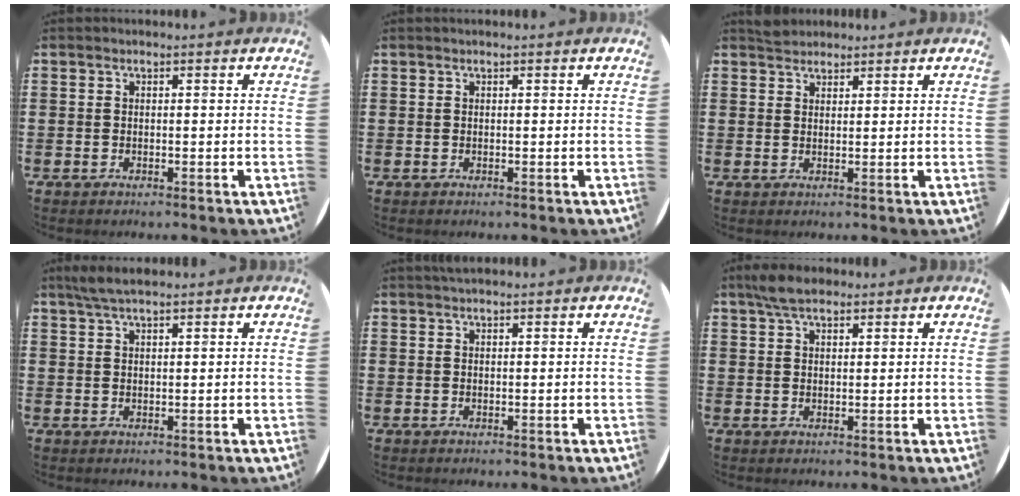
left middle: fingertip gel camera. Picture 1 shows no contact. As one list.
[{"total": 0.0}, {"total": 2.0, "force": [1.9, 0.6, -0.1], "torque": [0.005, 0.002, 0.036]}, {"total": 2.6, "force": [2.1, 0.4, 1.5], "torque": [-0.033, 0.005, 0.038]}, {"total": 0.8, "force": [0.8, 0.0, 0.1], "torque": [-0.003, 0.000, 0.016]}, {"total": 4.0, "force": [3.2, 1.5, 2.0], "torque": [-0.046, 0.006, 0.059]}]